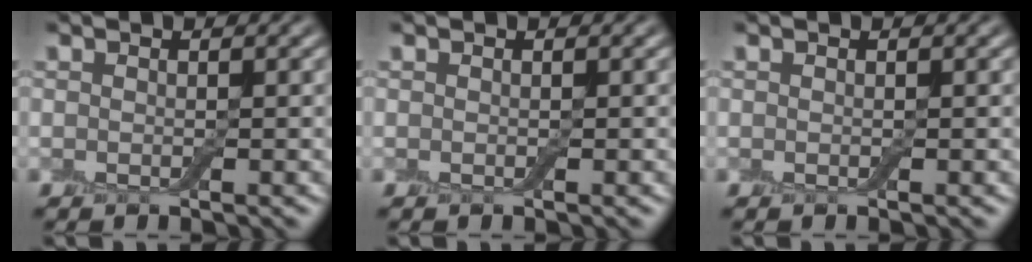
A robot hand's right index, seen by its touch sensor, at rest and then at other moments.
{"total": 0.0}
{"total": 0.0}